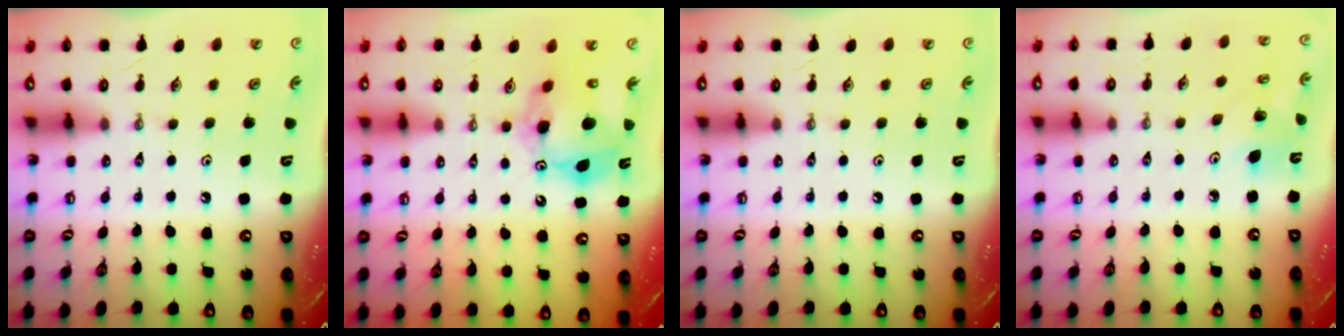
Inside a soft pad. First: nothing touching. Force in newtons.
{"total": 13.3, "press": 13.2, "slide": 1.1}
{"total": 0.0}
{"total": 5.0, "press": 4.7, "slide": 1.8}